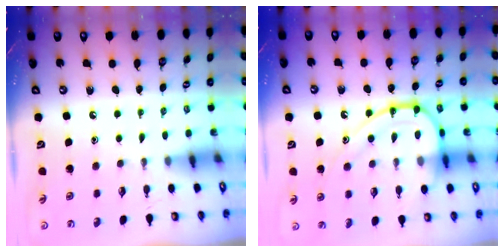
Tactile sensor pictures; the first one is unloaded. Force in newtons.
{"total": 16.1, "press": 16.0, "slide": 1.6}